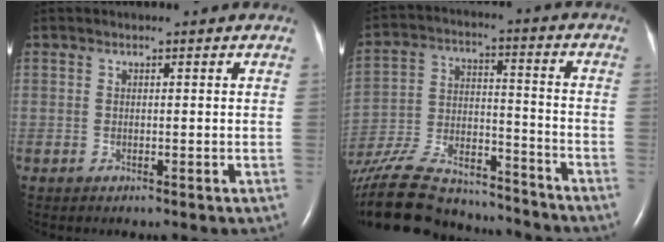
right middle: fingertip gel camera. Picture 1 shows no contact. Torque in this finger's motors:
{"motor_torque": [0.18, -0.30, 0.31, 0.21]}